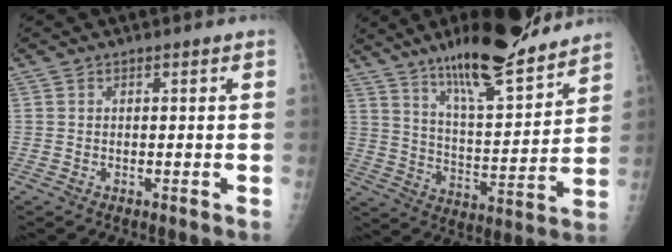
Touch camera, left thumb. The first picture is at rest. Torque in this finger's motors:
{"motor_torque": [1.41, 1.39, 1.23, -1.14, 0.32]}